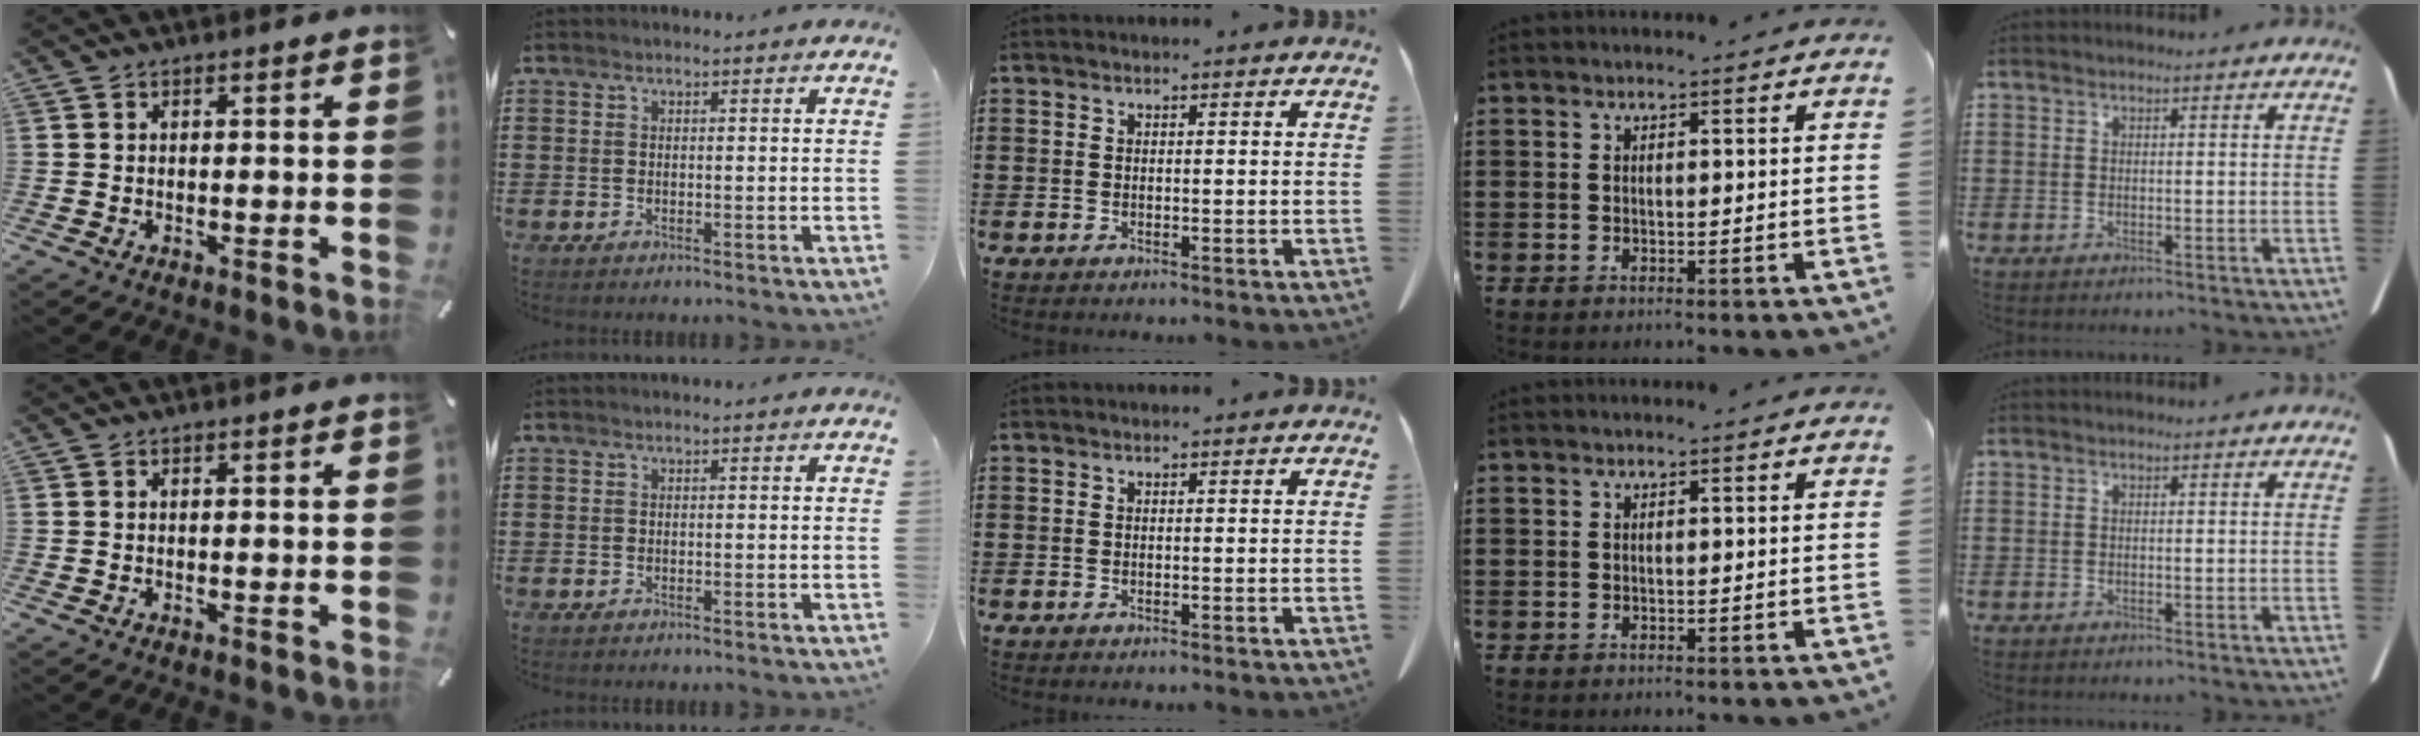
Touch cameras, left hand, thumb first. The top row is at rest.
{}